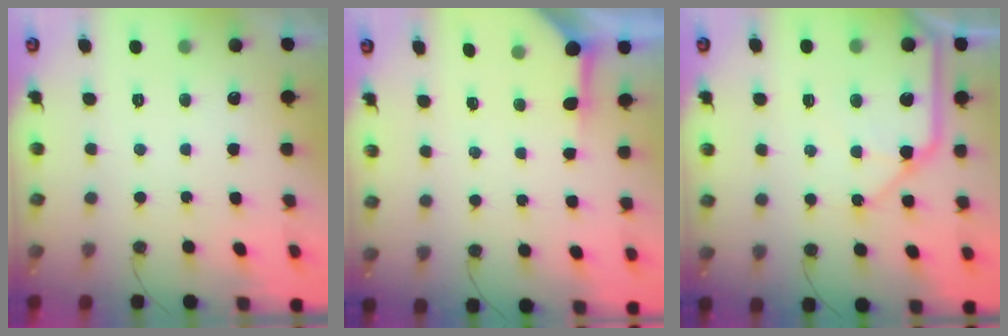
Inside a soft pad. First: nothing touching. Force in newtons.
{"total": 3.9, "press": 3.9, "slide": 0.5}
{"total": 12.1, "press": 11.9, "slide": 1.6}